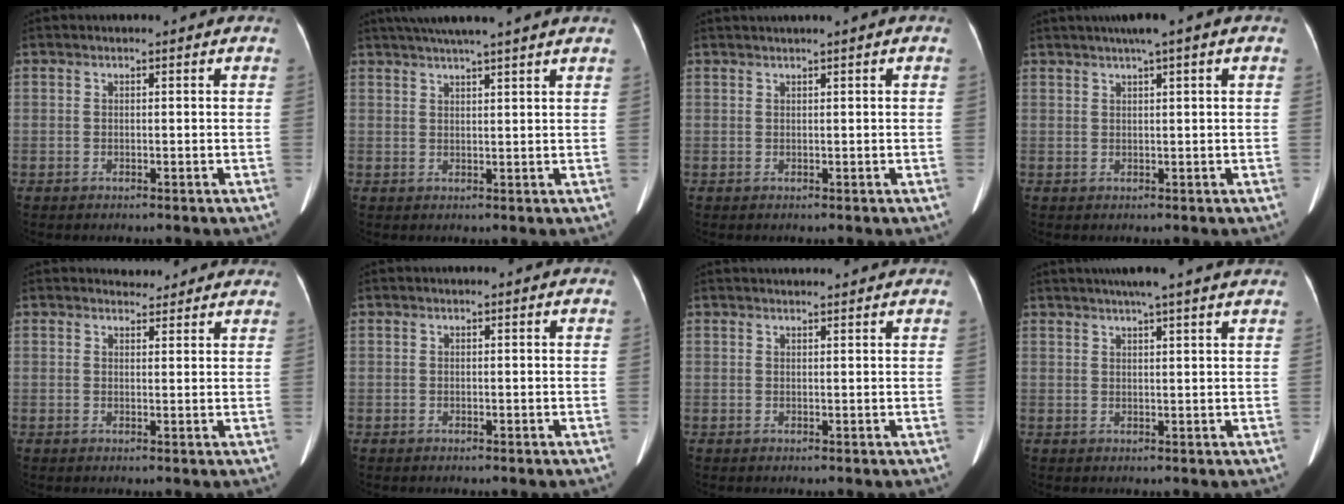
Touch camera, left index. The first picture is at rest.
{"total": 9.6, "force": [8.0, -1.0, 5.1], "torque": [-0.081, 0.029, 0.104]}
{"total": 1.2, "force": [0.8, -0.4, 0.9], "torque": [-0.021, 0.010, 0.023]}
{"total": 4.4, "force": [2.7, -0.3, 3.5], "torque": [-0.061, 0.022, 0.046]}
{"total": 4.1, "force": [3.8, 1.4, 0.2], "torque": [0.005, 0.008, 0.039]}
{"total": 0.0}
{"total": 4.9, "force": [4.7, 0.0, 1.3], "torque": [-0.014, 0.027, 0.055]}
{"total": 9.4, "force": [7.8, -0.5, 5.1], "torque": [-0.076, 0.026, 0.091]}